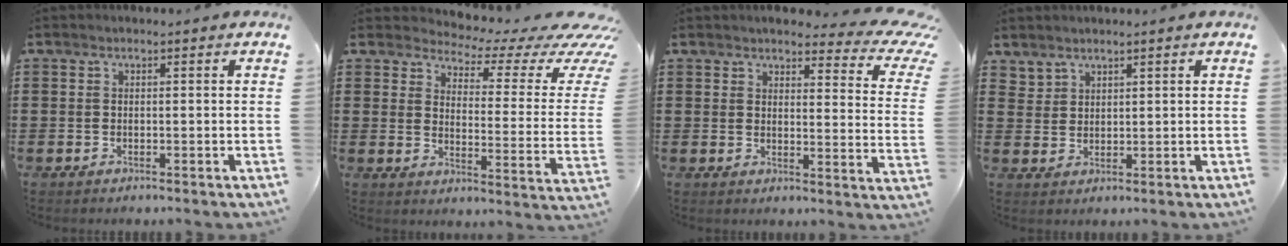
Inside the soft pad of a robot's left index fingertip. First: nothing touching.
{"total": 4.5, "force": [3.6, 1.3, 2.3], "torque": [-0.042, -0.038, 0.054]}
{"total": 4.9, "force": [4.1, 0.8, 2.5], "torque": [-0.045, -0.032, 0.065]}
{"total": 2.4, "force": [2.1, 1.0, -0.2], "torque": [-0.004, 0.001, 0.044]}